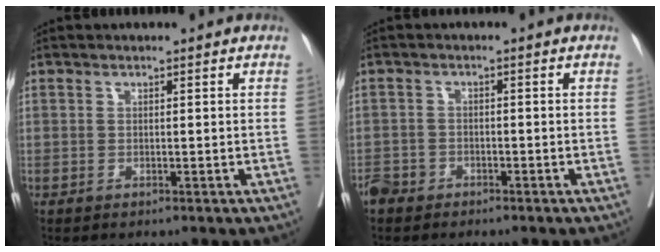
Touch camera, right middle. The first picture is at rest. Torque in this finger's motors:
{"motor_torque": [0.75, -0.75, 0.30, 0.11]}